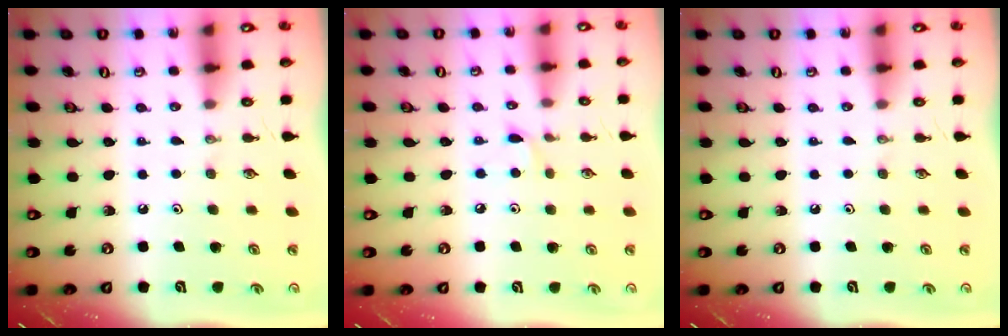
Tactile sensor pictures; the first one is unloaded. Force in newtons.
{"total": 5.0, "press": 5.0, "slide": 0.5}
{"total": 0.0}